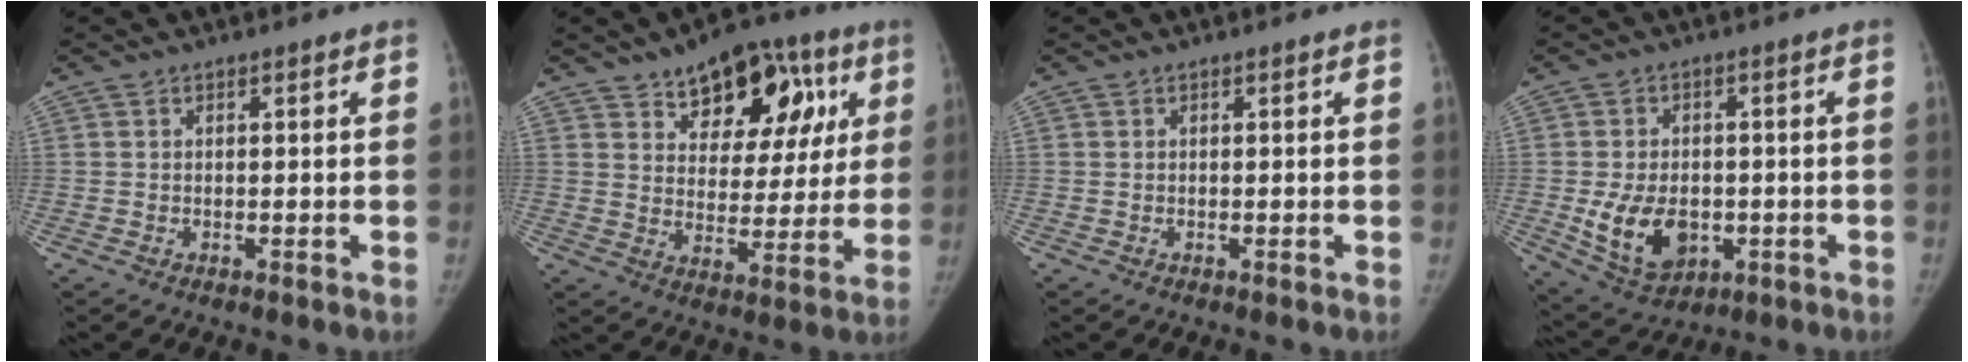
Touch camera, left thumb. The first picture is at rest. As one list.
[{"total": 18.0, "force": [9.0, 10.7, 11.4], "torque": [-0.097, -0.016, 0.127]}, {"total": 0.0}, {"total": 11.0, "force": [-2.2, 7.6, 7.6], "torque": [-0.116, -0.001, -0.020]}]